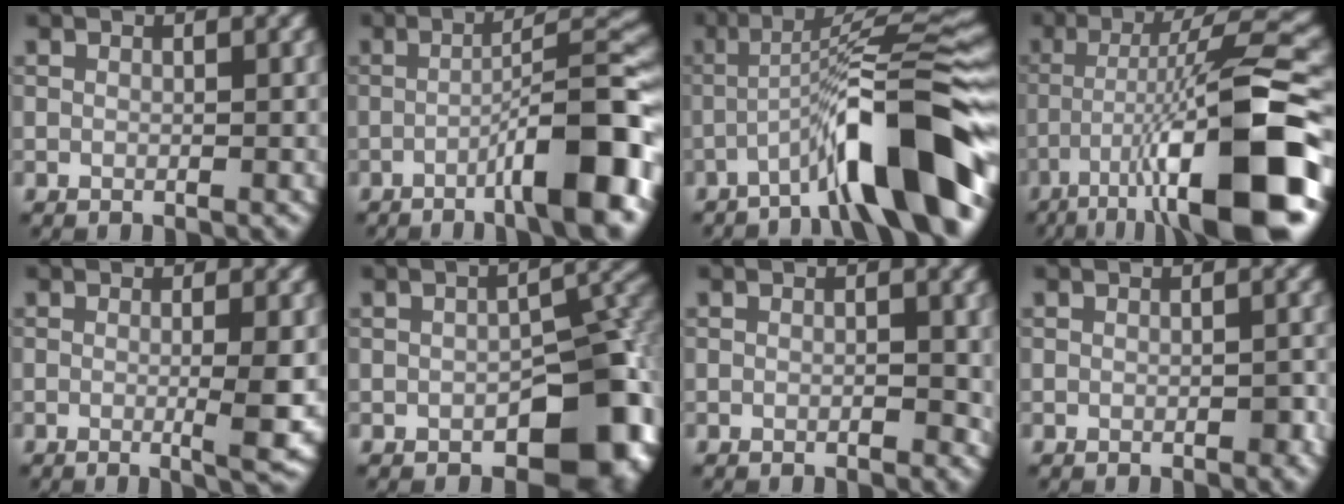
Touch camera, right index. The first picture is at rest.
{"total": 9.5, "force": [-4.0, 1.6, 8.4], "torque": [-0.109, 0.019, -0.066]}
{"total": 10.7, "force": [-5.7, 1.4, 9.0], "torque": [-0.128, 0.027, -0.097]}
{"total": 14.1, "force": [-6.3, 2.9, 12.3], "torque": [-0.200, 0.005, -0.096]}
{"total": 3.8, "force": [-0.4, 0.6, 3.7], "torque": [-0.052, -0.007, -0.006]}
{"total": 9.7, "force": [-4.0, 5.3, 7.0], "torque": [-0.069, -0.009, -0.052]}
{"total": 1.1, "force": [-0.2, 0.5, 0.9], "torque": [-0.013, 0.001, -0.002]}
{"total": 0.9, "force": [-0.3, 0.4, 0.7], "torque": [-0.012, 0.001, -0.002]}